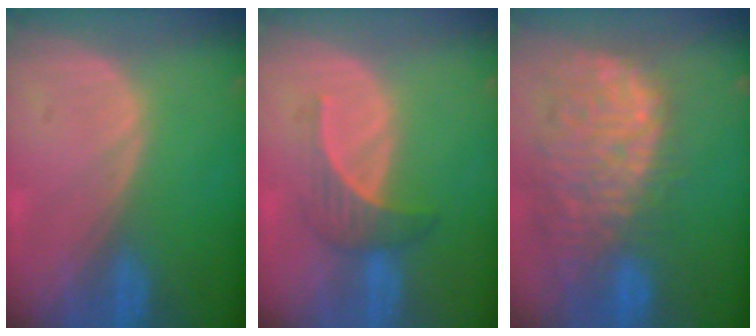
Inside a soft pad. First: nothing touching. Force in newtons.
{"total": 3.8, "press": 3.8, "slide": 0.8}
{"total": 13.5, "press": 11.4, "slide": 7.3}